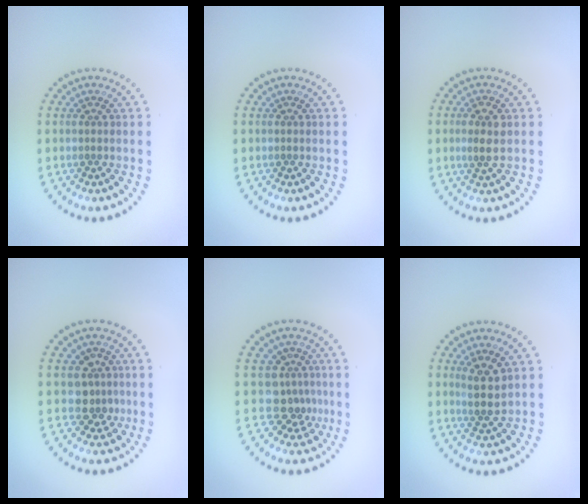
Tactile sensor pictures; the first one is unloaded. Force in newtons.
{"total": 0.0}
{"total": 2.1, "press": 2.0, "slide": 0.5}
{"total": 2.6, "press": 2.4, "slide": 1.2}
{"total": 3.1, "press": 2.2, "slide": 2.3}
{"total": 2.7, "press": 2.3, "slide": 1.4}